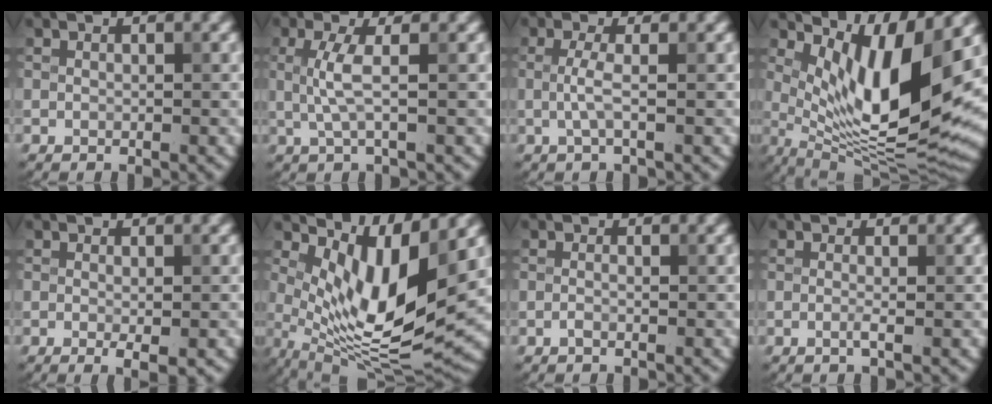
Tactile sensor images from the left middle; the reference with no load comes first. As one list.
[{"total": 2.7, "force": [0.2, 0.5, 2.7], "torque": [-0.063, 0.001, 0.004]}, {"total": 2.0, "force": [-0.1, 0.4, 2.0], "torque": [-0.044, -0.001, -0.004]}, {"total": 11.5, "force": [3.3, 3.3, 10.5], "torque": [-0.174, -0.022, 0.068]}, {"total": 1.7, "force": [-0.3, 0.3, 1.7], "torque": [-0.025, -0.008, -0.005]}, {"total": 9.9, "force": [2.5, 3.4, 9.0], "torque": [-0.166, -0.024, 0.052]}, {"total": 0.7, "force": [-0.3, 0.1, 0.5], "torque": [-0.013, -0.001, -0.008]}, {"total": 1.2, "force": [-0.2, 0.3, 1.2], "torque": [-0.018, -0.005, -0.008]}]